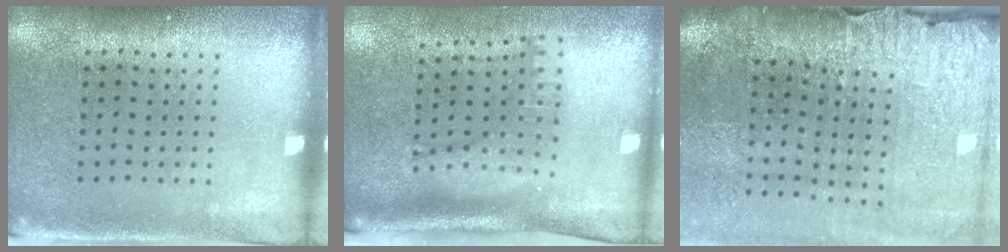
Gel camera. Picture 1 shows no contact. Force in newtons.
{"total": 1.4, "press": 1.3, "slide": 0.6}
{"total": 3.7, "press": 3.4, "slide": 1.4}